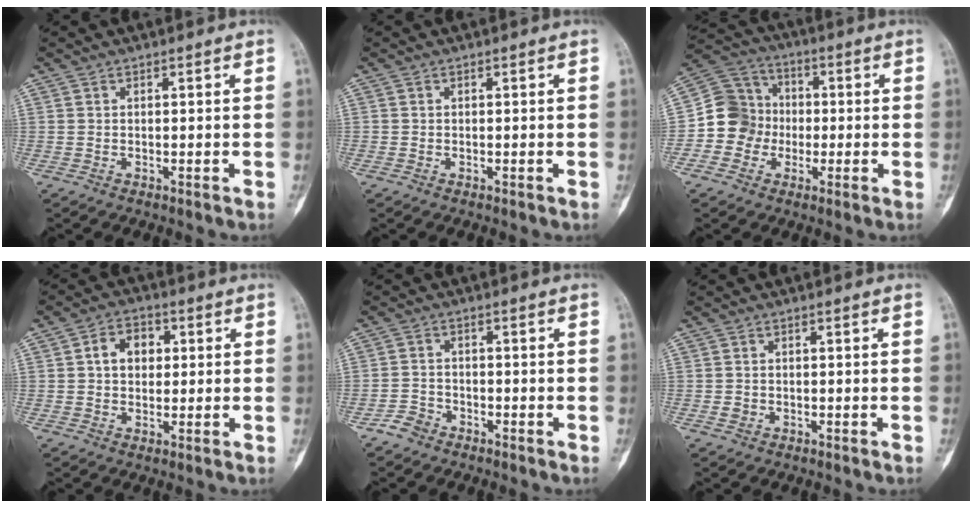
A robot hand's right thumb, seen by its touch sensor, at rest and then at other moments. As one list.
[{"total": 0.0}, {"total": 10.2, "force": [-1.7, 9.7, 2.7], "torque": [-0.015, 0.033, -0.041]}, {"total": 6.6, "force": [1.2, 4.9, 4.2], "torque": [-0.045, 0.012, 0.014]}, {"total": 2.9, "force": [-2.2, 1.9, 0.5], "torque": [-0.005, 0.016, -0.044]}, {"total": 1.3, "force": [-0.4, 1.2, 0.5], "torque": [-0.002, 0.005, -0.006]}]